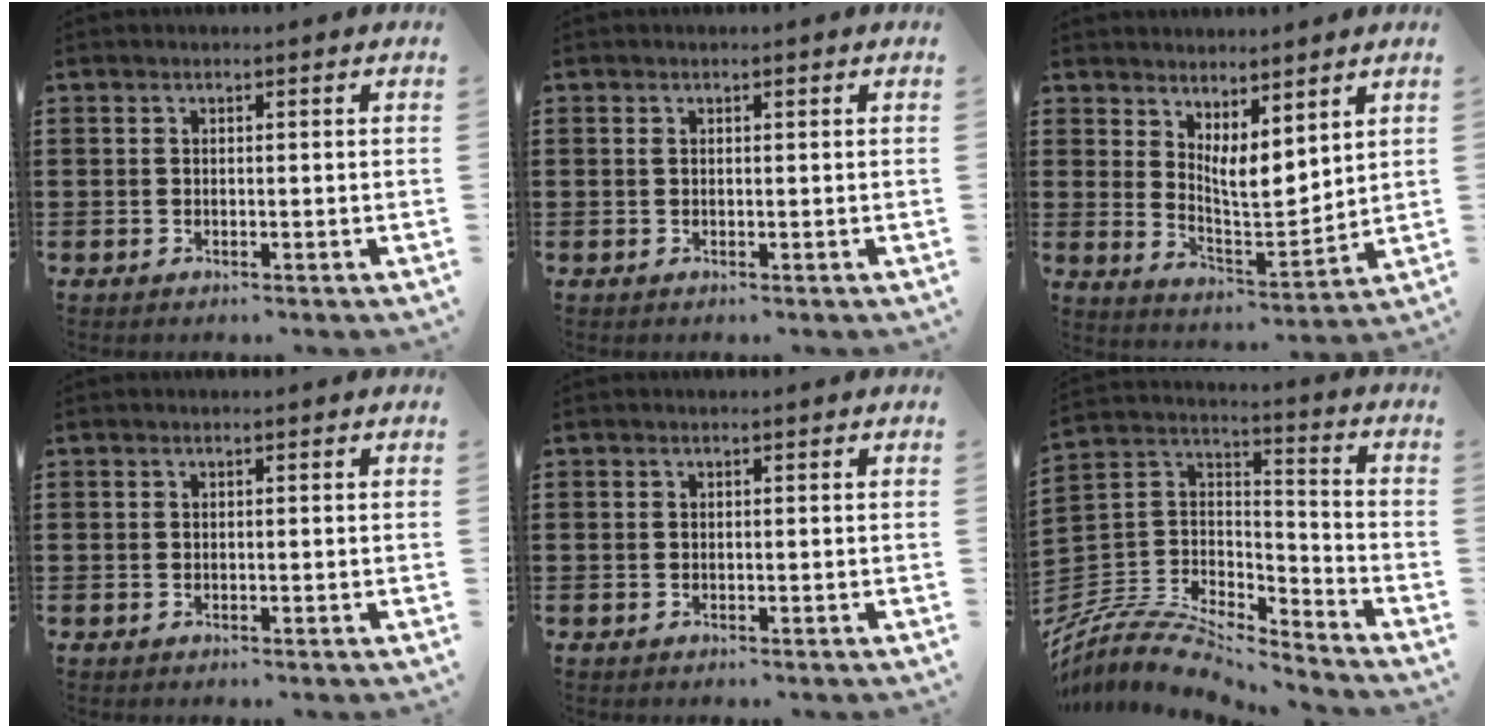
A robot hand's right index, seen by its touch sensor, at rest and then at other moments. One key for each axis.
{"total": 0.7, "fx": 0.3, "fy": 0.3, "fz": 0.6, "tx": -0.013, "ty": 0.001, "tz": 0.004}
{"total": 5.1, "fx": 4.0, "fy": 1.7, "fz": 2.7, "tx": -0.061, "ty": -0.029, "tz": 0.069}
{"total": 0.0}
{"total": 0.0}
{"total": 7.8, "fx": -7.1, "fy": 2.3, "fz": 2.4, "tx": -0.064, "ty": 0.003, "tz": -0.146}